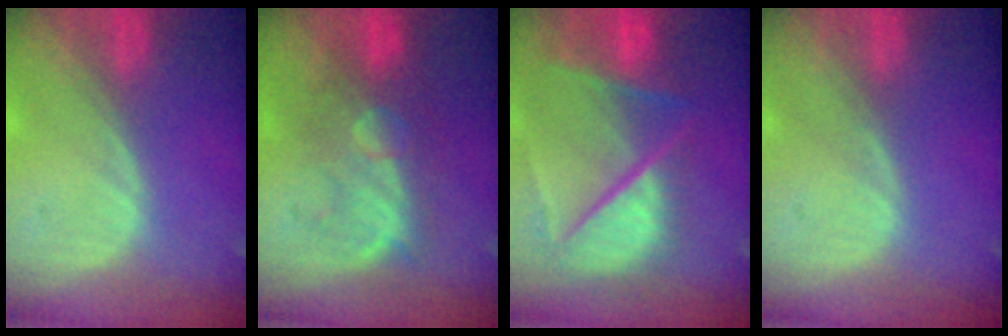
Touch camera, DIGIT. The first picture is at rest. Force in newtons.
{"total": 8.6, "press": 8.1, "slide": 2.9}
{"total": 10.7, "press": 8.9, "slide": 5.9}
{"total": 0.0}